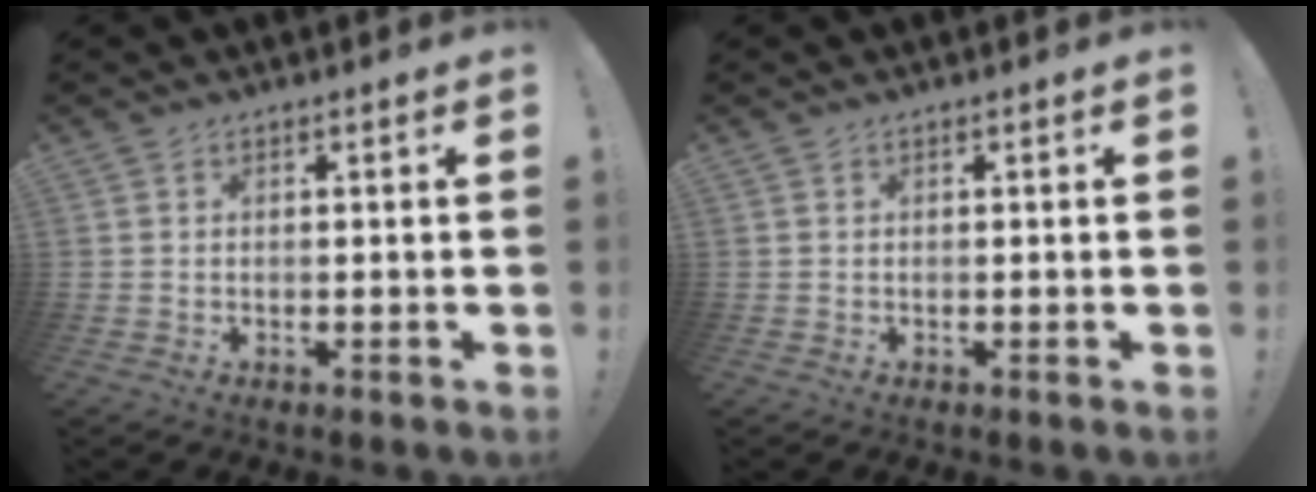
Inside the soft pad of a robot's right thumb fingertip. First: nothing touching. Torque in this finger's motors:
{"motor_torque": [0.09, 0.03, -0.14, 0.08, 0.00]}